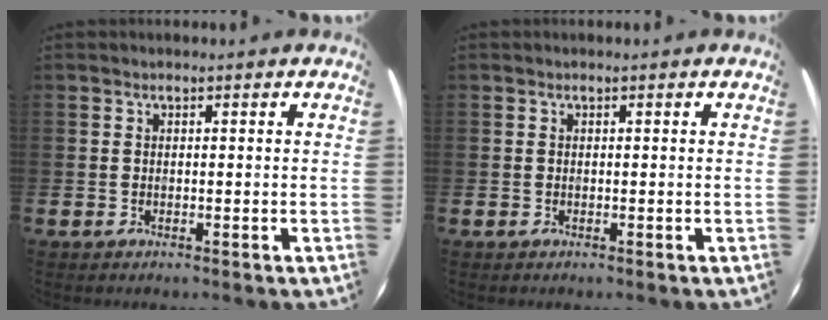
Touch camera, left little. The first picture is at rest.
{"total": 0.0}